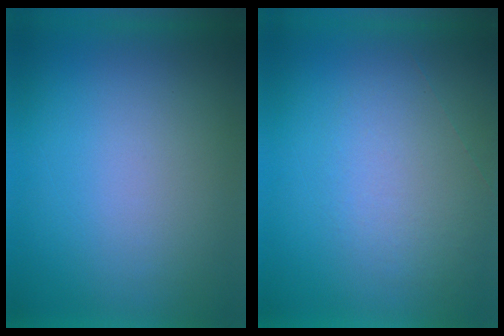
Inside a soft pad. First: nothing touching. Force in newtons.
{"total": 1.0}